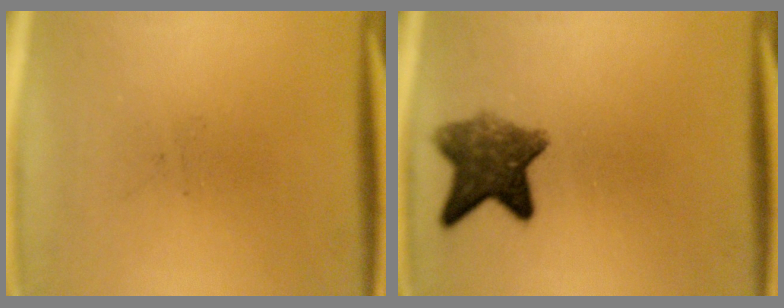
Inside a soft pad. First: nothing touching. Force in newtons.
{"total": 7.5}